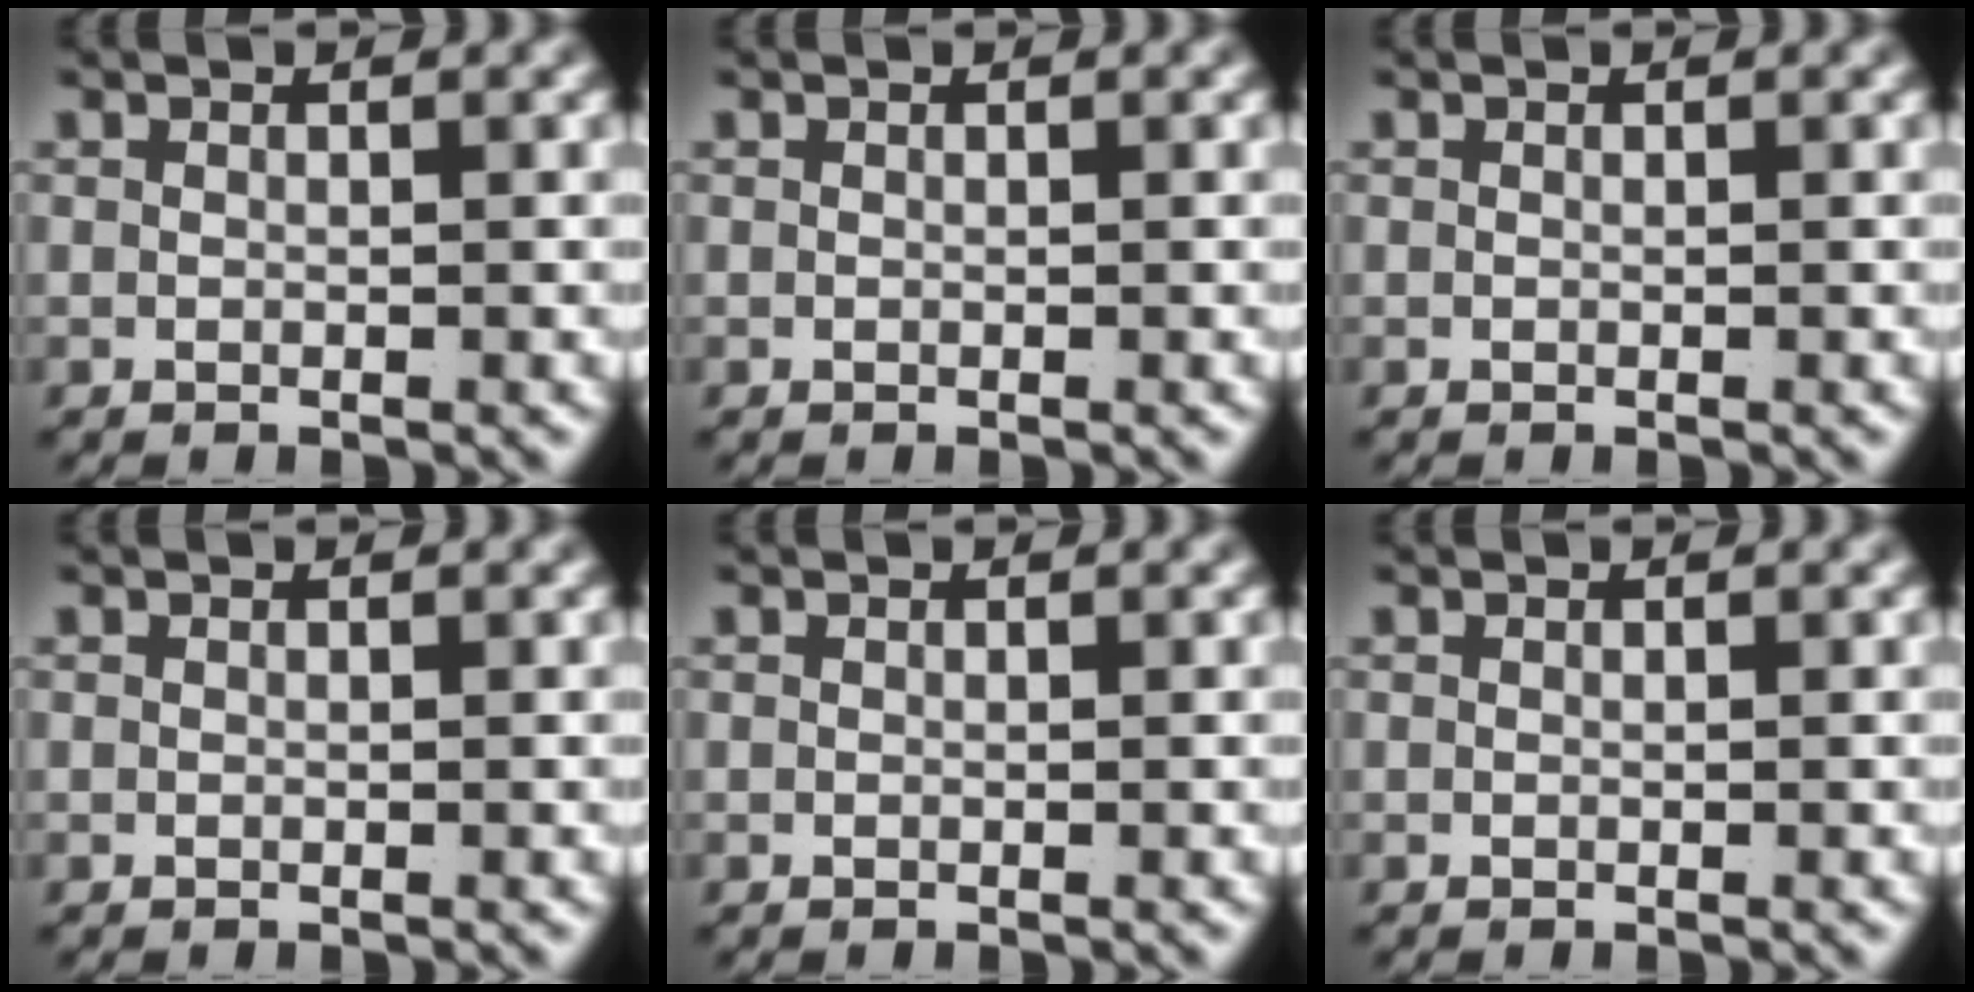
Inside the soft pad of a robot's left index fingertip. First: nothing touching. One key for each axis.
{"total": 0.0}
{"total": 0.0}
{"total": 0.0}
{"total": 0.0}
{"total": 0.0}